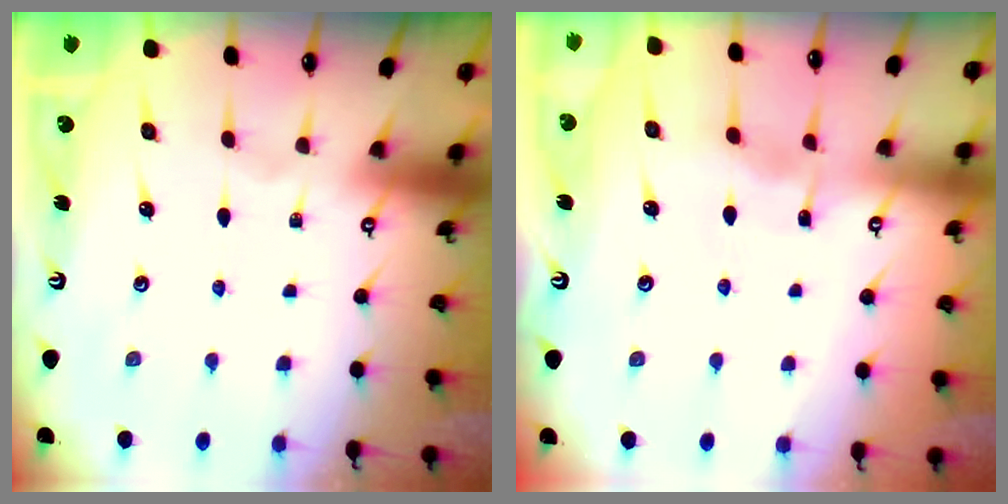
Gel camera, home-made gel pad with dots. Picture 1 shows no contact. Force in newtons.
{"total": 3.9, "press": 3.9, "slide": 0.2}